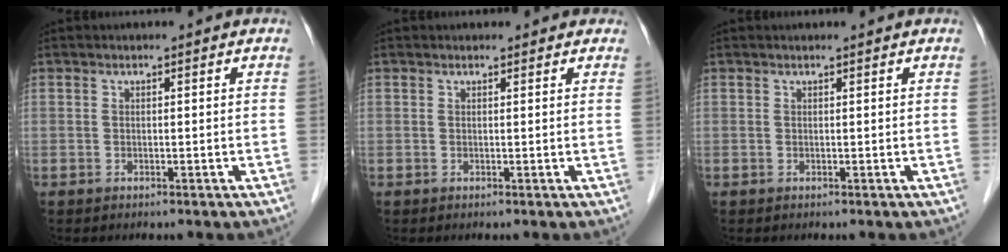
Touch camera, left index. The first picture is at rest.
{"total": 2.5, "force": [2.2, 1.1, 0.4], "torque": [-0.005, 0.014, 0.016]}
{"total": 1.3, "force": [1.3, 0.0, 0.3], "torque": [-0.008, 0.012, 0.018]}